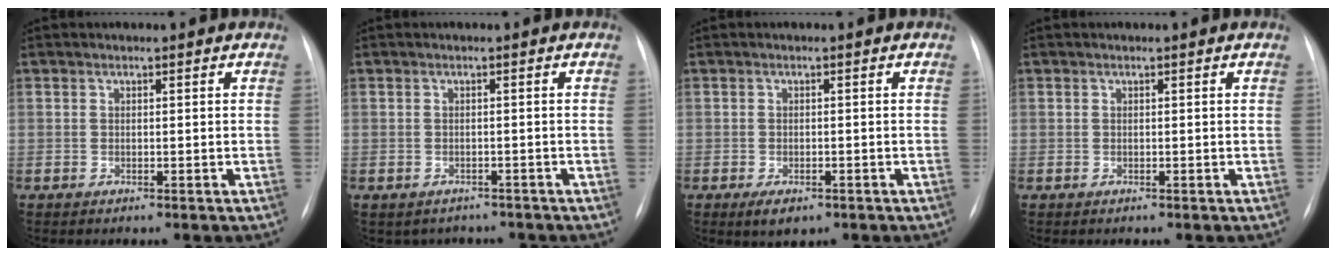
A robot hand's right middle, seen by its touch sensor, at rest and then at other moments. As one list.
[{"total": 3.9, "force": [-3.2, 2.2, 0.1], "torque": [0.001, 0.013, -0.038]}, {"total": 3.1, "force": [-1.8, 1.5, 2.1], "torque": [-0.036, -0.005, -0.018]}, {"total": 0.0}]